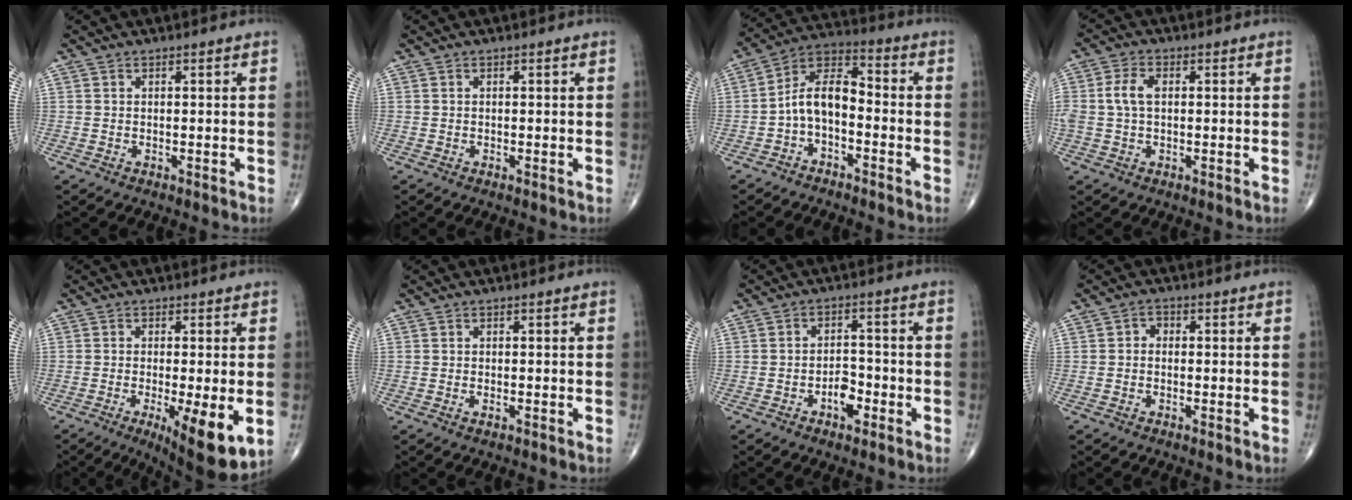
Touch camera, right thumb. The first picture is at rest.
{"total": 0.0}
{"total": 8.9, "force": [-2.5, 5.0, 6.9], "torque": [-0.116, 0.050, -0.058]}
{"total": 5.0, "force": [0.4, 3.1, 4.0], "torque": [-0.098, 0.014, 0.007]}
{"total": 11.7, "force": [-3.4, 2.9, 10.8], "torque": [-0.160, -0.024, -0.046]}
{"total": 0.8, "force": [-0.3, 0.3, 0.6], "torque": [-0.011, 0.001, -0.005]}
{"total": 4.7, "force": [-2.2, 2.7, 3.2], "torque": [-0.033, 0.021, -0.038]}
{"total": 1.6, "force": [-0.3, 1.3, 0.9], "torque": [-0.001, 0.006, -0.013]}